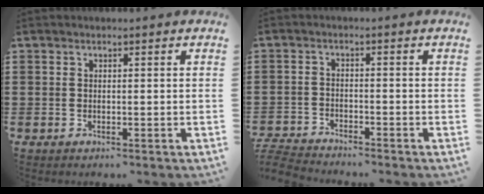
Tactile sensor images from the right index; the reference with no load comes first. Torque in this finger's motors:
{"motor_torque": [-1.10, 1.04, -1.05, -0.21]}